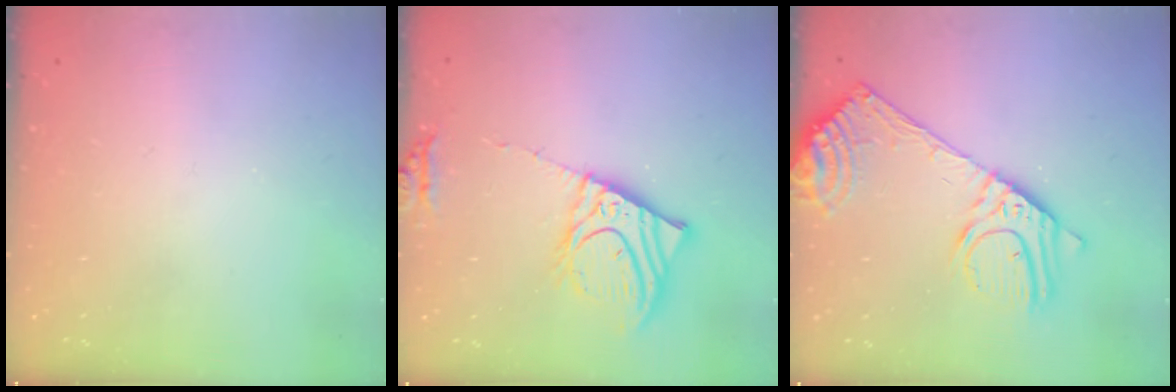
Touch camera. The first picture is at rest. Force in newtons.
{"total": 13.6, "press": 13.3, "slide": 2.7}
{"total": 15.6, "press": 15.3, "slide": 3.1}